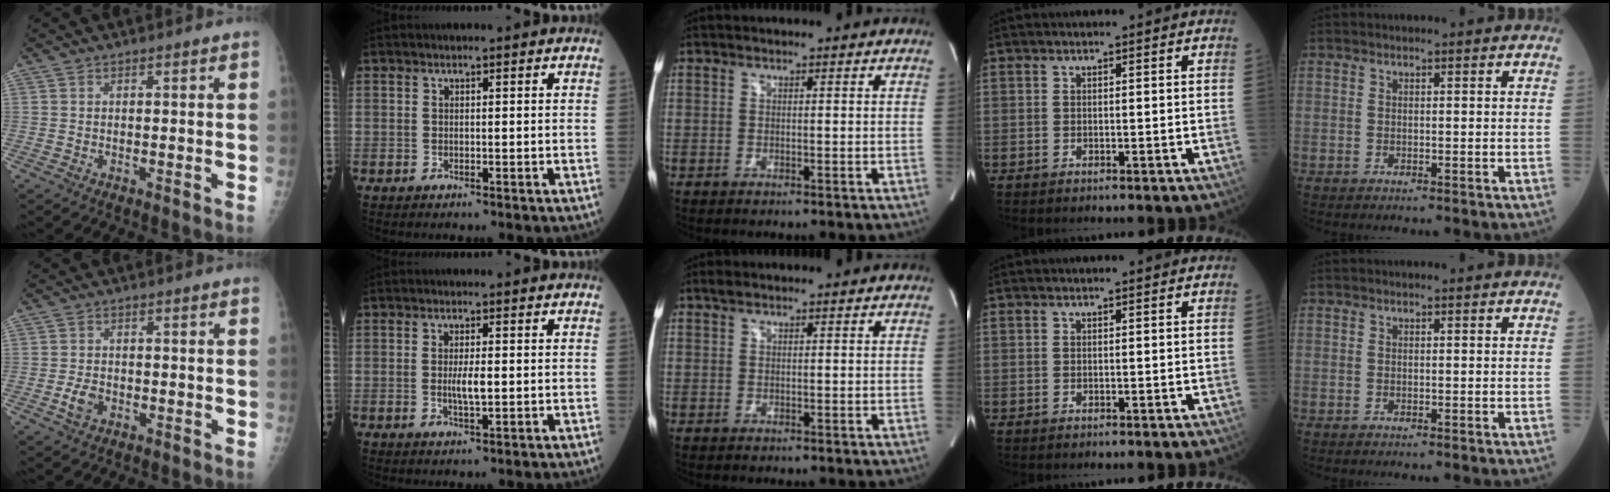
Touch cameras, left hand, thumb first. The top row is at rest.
{"thumb": {"total": 3.1, "force": [-1.2, 2.1, 1.9], "torque": [-0.034, 0.008, -0.021]}, "index": {"total": 2.6, "force": [0.0, 0.4, 2.6], "torque": [-0.053, -0.005, 0.001]}, "middle": {"total": 0.7, "force": [0.6, 0.3, 0.3], "torque": [-0.006, 0.009, 0.010]}}